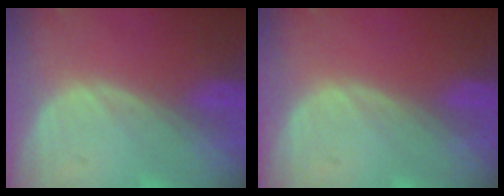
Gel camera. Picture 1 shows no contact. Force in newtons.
{"total": 0.0}